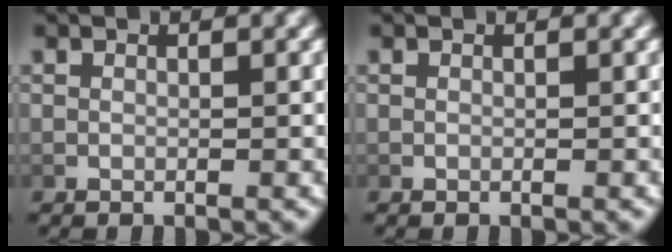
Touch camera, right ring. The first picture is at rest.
{"total": 0.0}